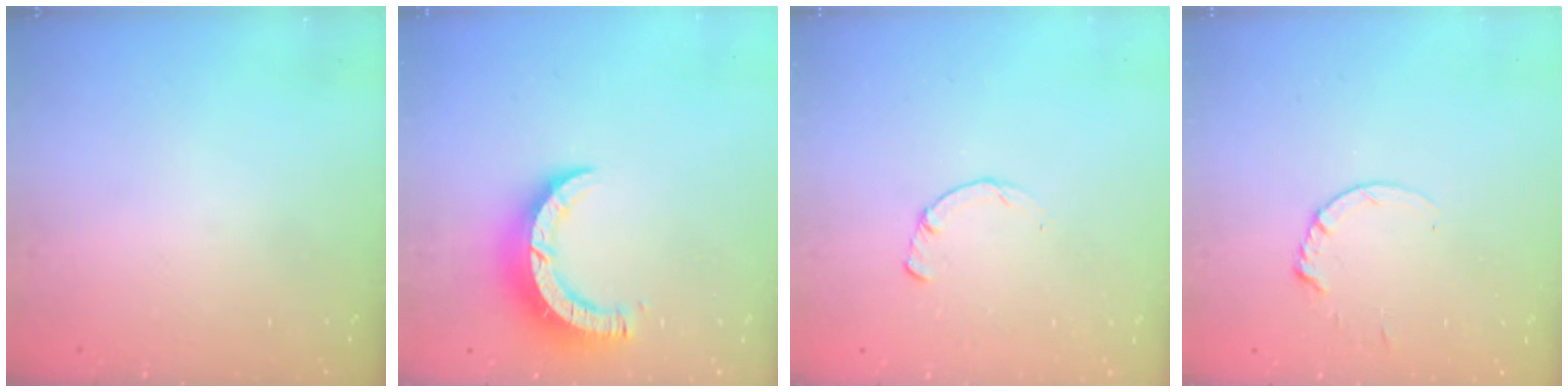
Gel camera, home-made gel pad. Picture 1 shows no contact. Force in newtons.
{"total": 9.3, "press": 9.3, "slide": 0.8}
{"total": 2.2, "press": 2.2, "slide": 0.3}
{"total": 1.8, "press": 1.7, "slide": 0.2}